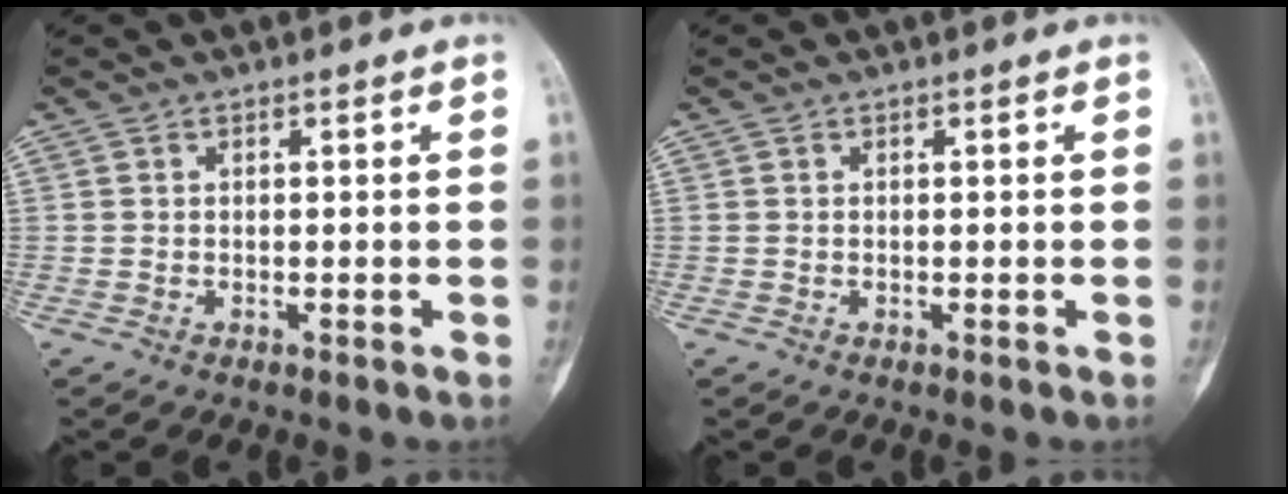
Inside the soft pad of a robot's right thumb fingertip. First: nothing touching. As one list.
[{"total": 0.0}]